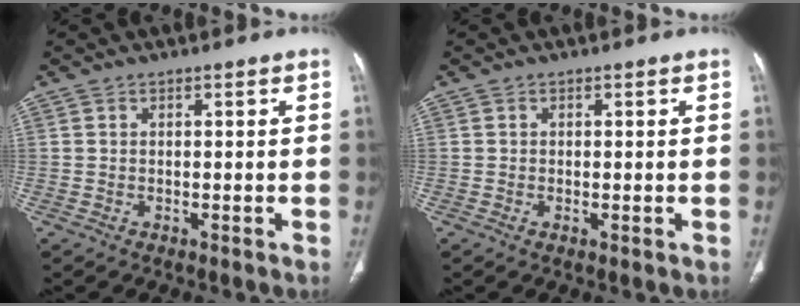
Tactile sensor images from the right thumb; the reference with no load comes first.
{"total": 0.6, "force": [-0.1, 0.2, 0.5], "torque": [-0.013, -0.003, -0.004]}